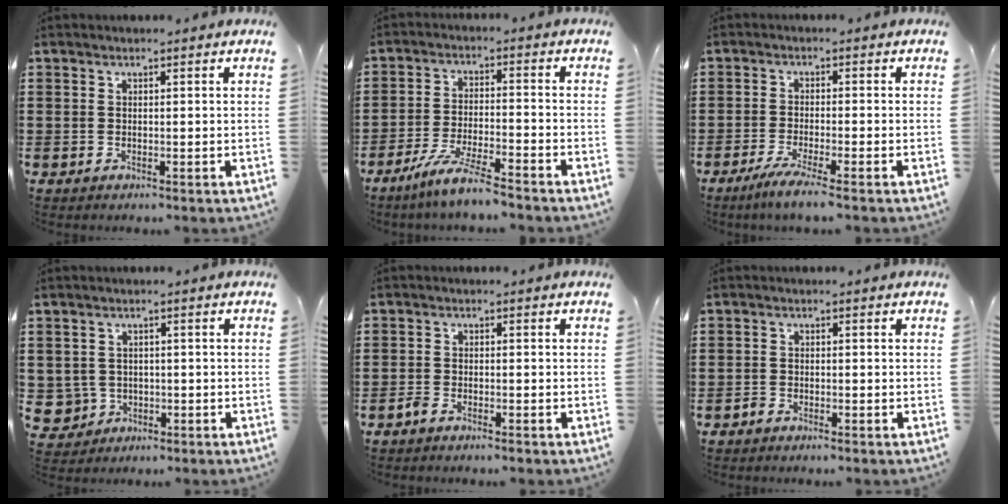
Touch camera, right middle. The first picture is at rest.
{"total": 6.6, "force": [-5.6, -0.3, 3.5], "torque": [-0.080, -0.017, -0.109]}
{"total": 3.4, "force": [-2.4, -0.4, 2.4], "torque": [-0.046, -0.013, -0.044]}
{"total": 2.9, "force": [-0.6, 2.7, 0.6], "torque": [-0.031, 0.002, -0.016]}
{"total": 1.5, "force": [-1.3, 0.3, 0.7], "torque": [-0.022, -0.003, -0.028]}
{"total": 1.1, "force": [-1.0, 0.3, 0.3], "torque": [-0.009, 0.000, -0.020]}